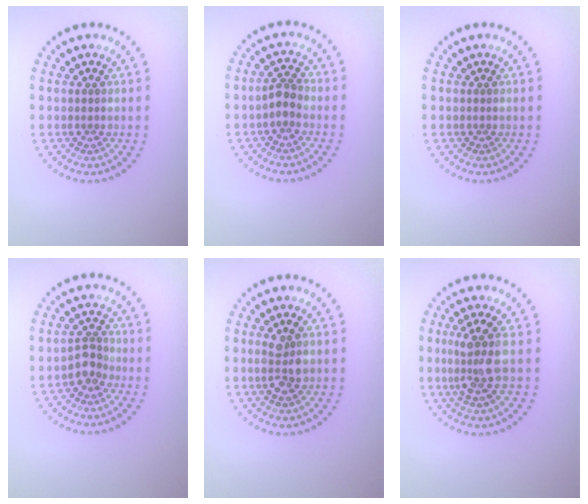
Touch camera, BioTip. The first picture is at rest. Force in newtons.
{"total": 1.7, "press": 1.6, "slide": 0.6}
{"total": 0.0}
{"total": 2.1, "press": 1.7, "slide": 1.1}
{"total": 2.4, "press": 2.4, "slide": 0.4}
{"total": 3.6, "press": 3.2, "slide": 1.7}